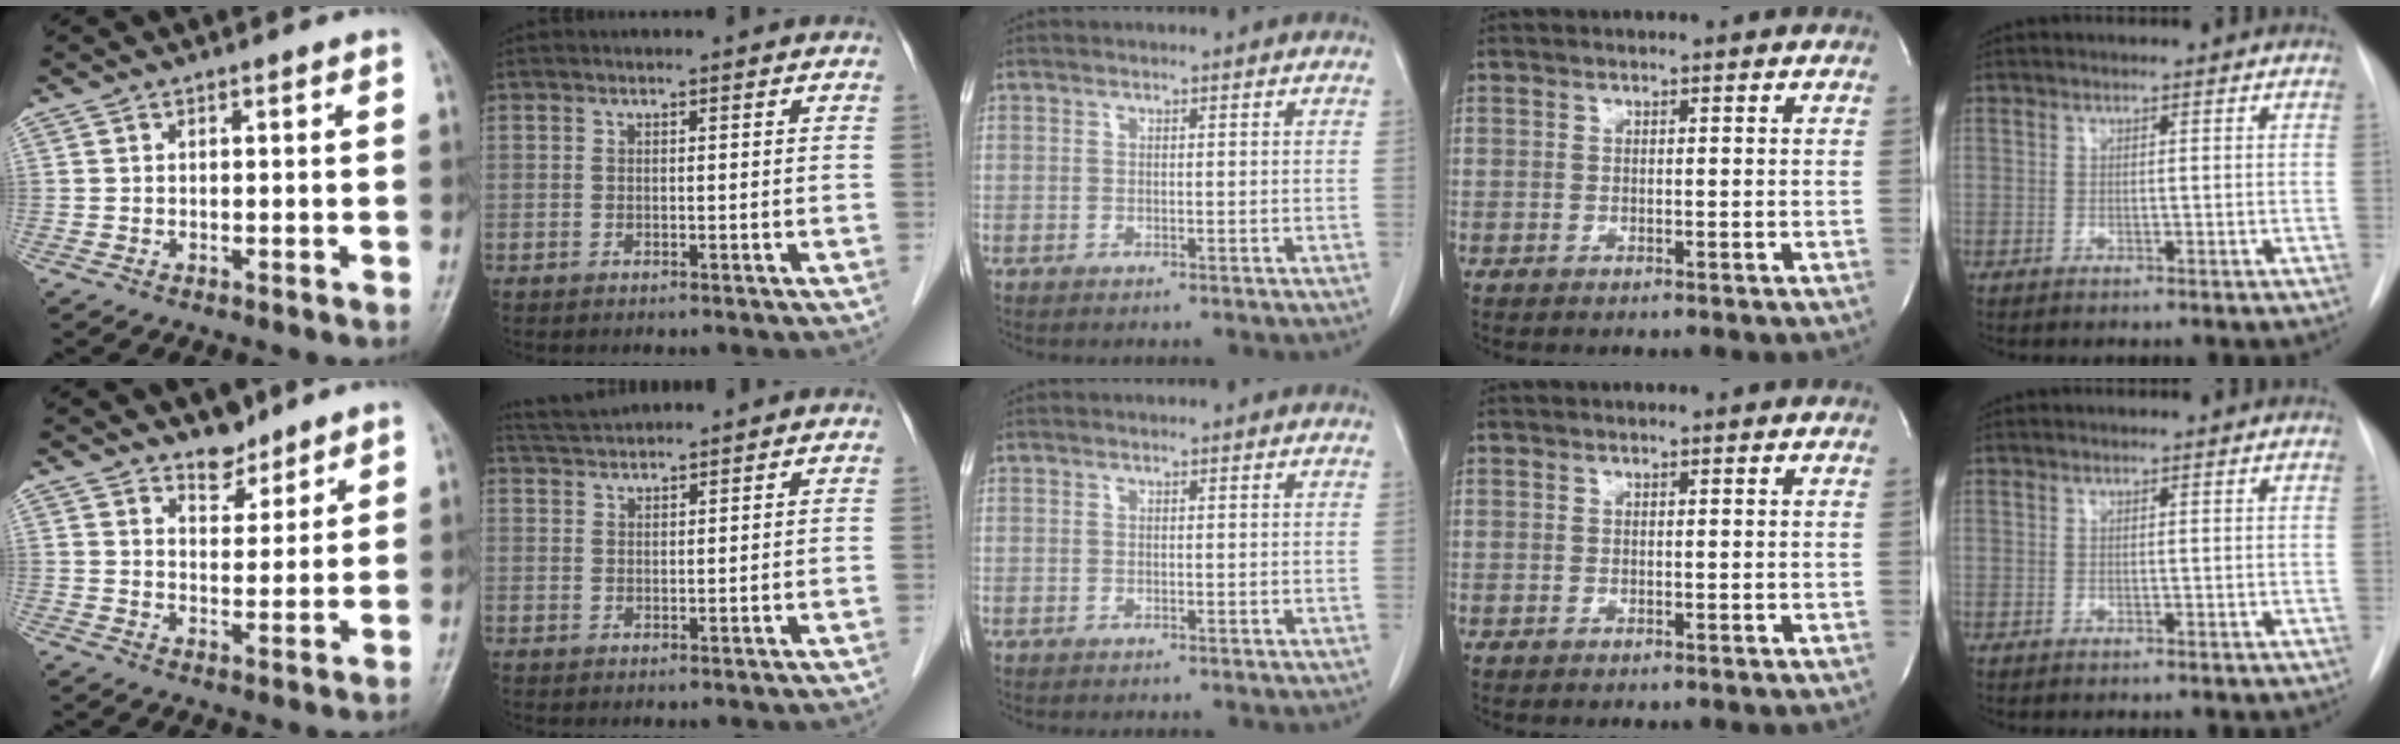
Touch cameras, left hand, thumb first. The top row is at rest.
{"thumb": {"total": 4.9, "force": [4.0, 2.5, 1.1], "torque": [0.009, -0.032, 0.067]}, "index": {"total": 3.0, "force": [3.0, -0.4, 0.2], "torque": [-0.010, 0.017, 0.061]}}